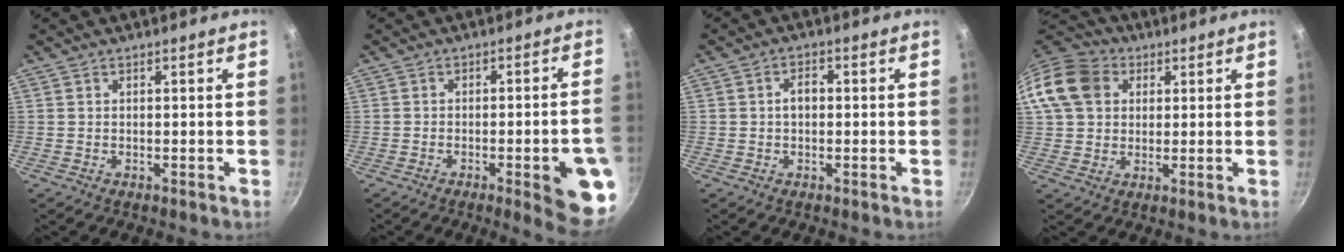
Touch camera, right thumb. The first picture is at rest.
{"total": 11.3, "force": [-3.8, 2.5, 10.3], "torque": [-0.104, 0.021, -0.044]}
{"total": 2.9, "force": [0.0, 2.0, 2.1], "torque": [-0.026, 0.012, -0.003]}
{"total": 13.7, "force": [3.8, 11.1, 7.2], "torque": [-0.127, 0.022, 0.056]}